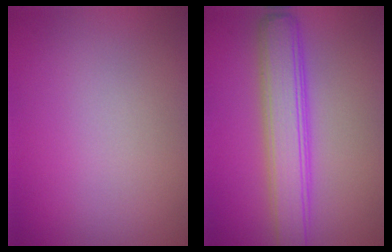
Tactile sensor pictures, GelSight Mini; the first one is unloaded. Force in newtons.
{"total": 5.2, "press": 5.2, "slide": 0.1}